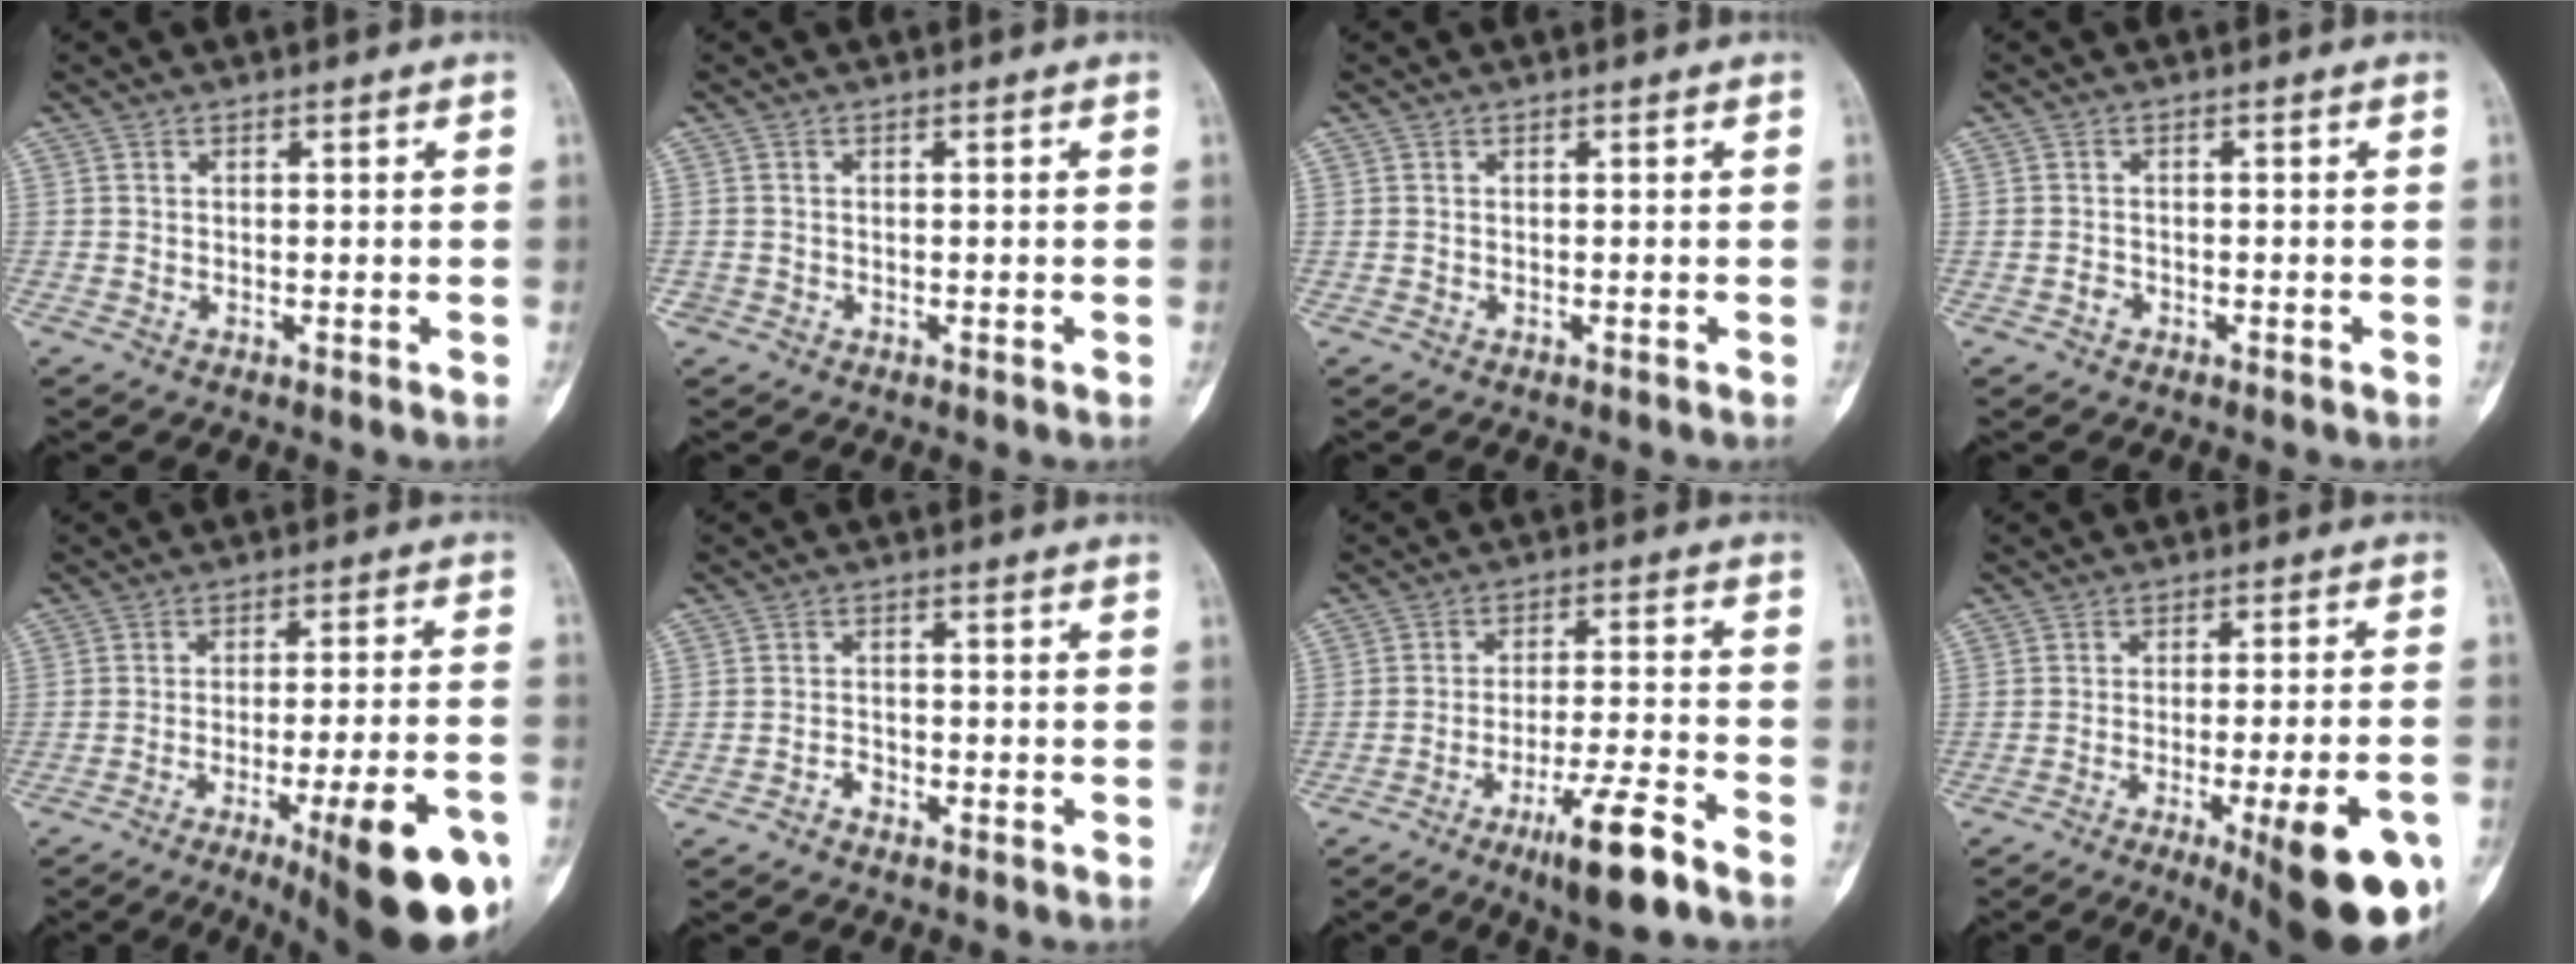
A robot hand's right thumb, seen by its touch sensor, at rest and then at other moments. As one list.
[{"total": 0.7, "force": [-0.3, 0.6, 0.0], "torque": [0.001, 0.005, -0.006]}, {"total": 0.0}, {"total": 1.2, "force": [-0.7, 0.9, 0.3], "torque": [-0.002, 0.006, -0.015]}, {"total": 20.0, "force": [-9.7, 4.2, 17.0], "torque": [-0.180, 0.037, -0.130]}, {"total": 2.0, "force": [-1.5, 1.3, 0.6], "torque": [-0.007, 0.013, -0.029]}, {"total": 10.7, "force": [-6.7, 1.4, 8.3], "torque": [-0.143, 0.031, -0.112]}, {"total": 19.8, "force": [-9.4, 4.5, 16.9], "torque": [-0.171, 0.031, -0.124]}]